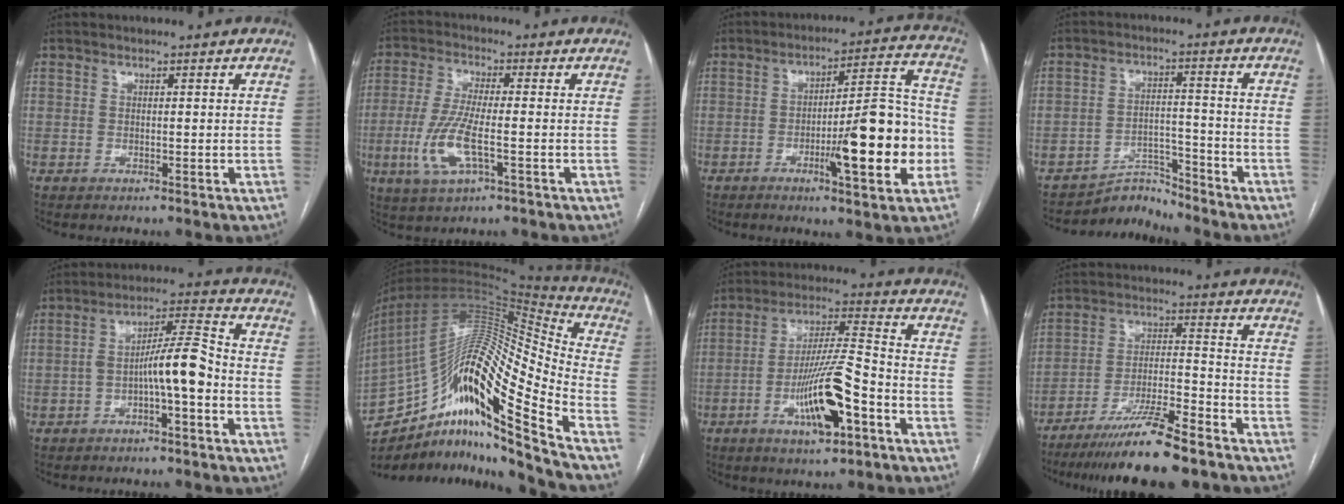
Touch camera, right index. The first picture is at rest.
{"total": 8.5, "force": [-2.5, 1.6, 7.9], "torque": [-0.175, -0.009, -0.049]}
{"total": 15.3, "force": [-4.2, 2.2, 14.6], "torque": [-0.211, 0.012, -0.059]}
{"total": 5.0, "force": [-4.8, 0.6, -1.2], "torque": [0.026, 0.015, -0.078]}
{"total": 8.2, "force": [-2.6, 0.9, 7.7], "torque": [-0.132, 0.028, -0.042]}
{"total": 25.2, "force": [-15.3, 2.6, 19.8], "torque": [-0.362, 0.024, -0.272]}
{"total": 12.9, "force": [-5.5, 2.0, 11.5], "torque": [-0.213, 0.001, -0.092]}
{"total": 13.7, "force": [-10.9, 0.8, 8.3], "torque": [-0.142, -0.018, -0.185]}